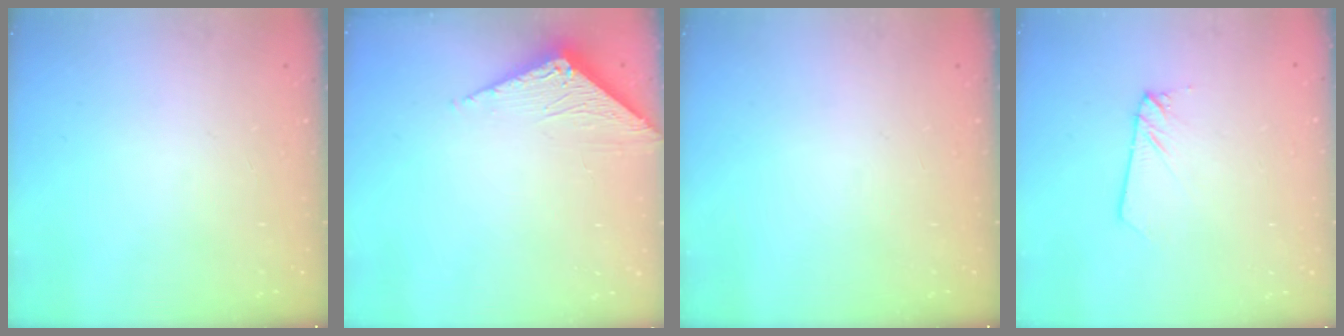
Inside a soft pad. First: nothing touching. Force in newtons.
{"total": 3.3, "press": 3.3, "slide": 0.2}
{"total": 0.0}
{"total": 2.4, "press": 2.4, "slide": 0.1}